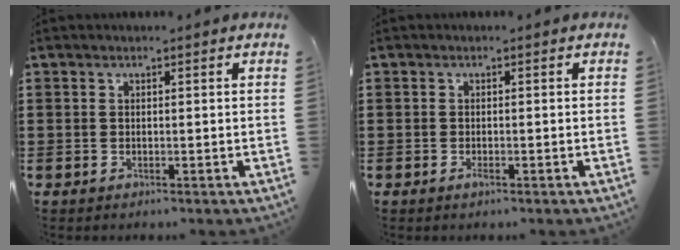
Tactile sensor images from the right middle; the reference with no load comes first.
{"total": 0.9, "force": [-0.5, 0.2, 0.7], "torque": [-0.016, -0.005, -0.008]}